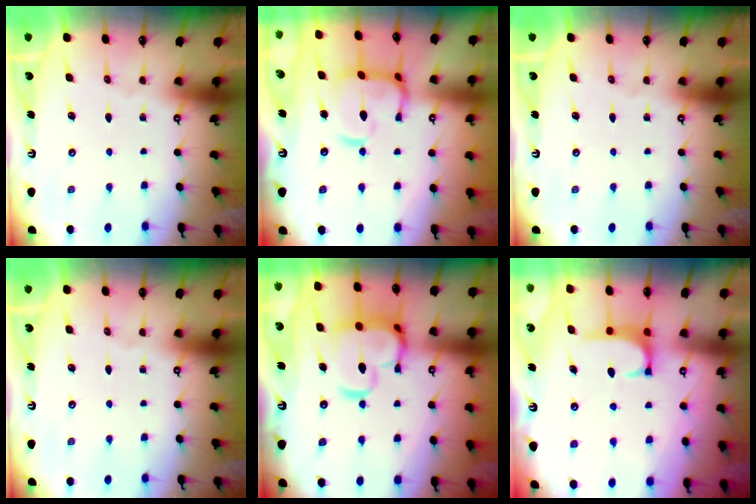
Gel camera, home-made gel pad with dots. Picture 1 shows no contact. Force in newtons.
{"total": 8.4, "press": 8.3, "slide": 1.1}
{"total": 0.0}
{"total": 0.0}
{"total": 10.1, "press": 9.9, "slide": 1.6}
{"total": 0.9, "press": 0.6, "slide": 0.6}